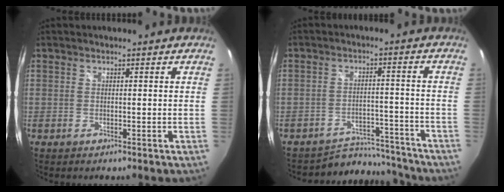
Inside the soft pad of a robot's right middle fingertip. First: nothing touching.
{"total": 9.8, "force": [-9.4, 2.8, 0.4], "torque": [-0.013, 0.025, -0.128]}